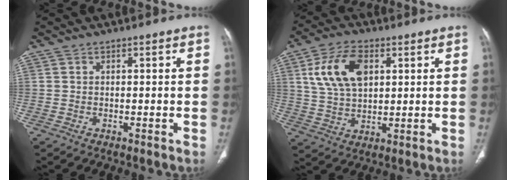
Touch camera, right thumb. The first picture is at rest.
{"total": 12.2, "force": [3.9, 7.2, 9.0], "torque": [-0.161, -0.003, 0.077]}